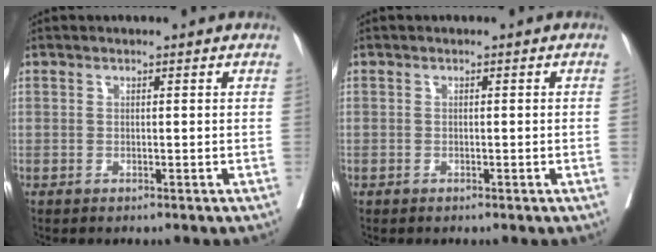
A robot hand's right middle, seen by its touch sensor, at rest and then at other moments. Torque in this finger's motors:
{"motor_torque": [1.00, -1.13, -0.08, -0.21]}